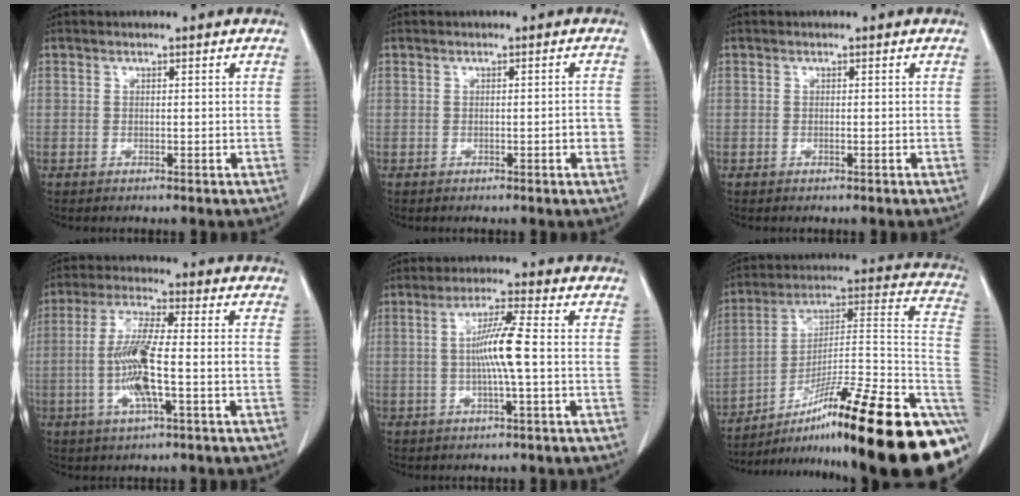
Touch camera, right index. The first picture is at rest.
{"total": 1.9, "force": [-0.6, 0.4, 1.8], "torque": [-0.019, 0.001, -0.009]}
{"total": 0.0}
{"total": 10.1, "force": [-2.0, 1.2, 9.8], "torque": [-0.199, 0.000, -0.041]}
{"total": 7.0, "force": [-0.3, -0.3, 7.0], "torque": [-0.133, 0.002, -0.007]}
{"total": 31.8, "force": [-17.1, 2.6, 26.7], "torque": [-0.275, 0.017, -0.270]}